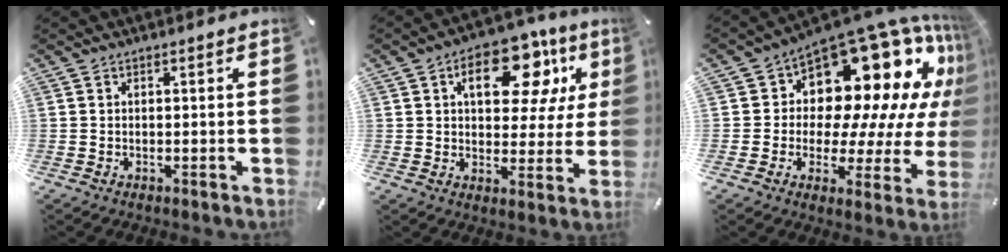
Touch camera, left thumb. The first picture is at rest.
{"total": 16.9, "force": [6.6, 9.9, 12.0], "torque": [-0.161, -0.017, 0.106]}
{"total": 21.2, "force": [11.2, 12.3, 13.1], "torque": [-0.180, -0.106, 0.198]}